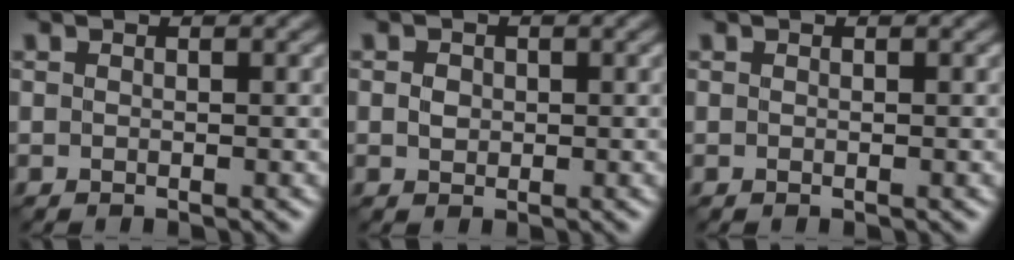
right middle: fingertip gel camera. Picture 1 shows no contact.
{"total": 1.2, "force": [0.0, 1.0, 0.6], "torque": [-0.014, 0.001, -0.001]}
{"total": 0.0}